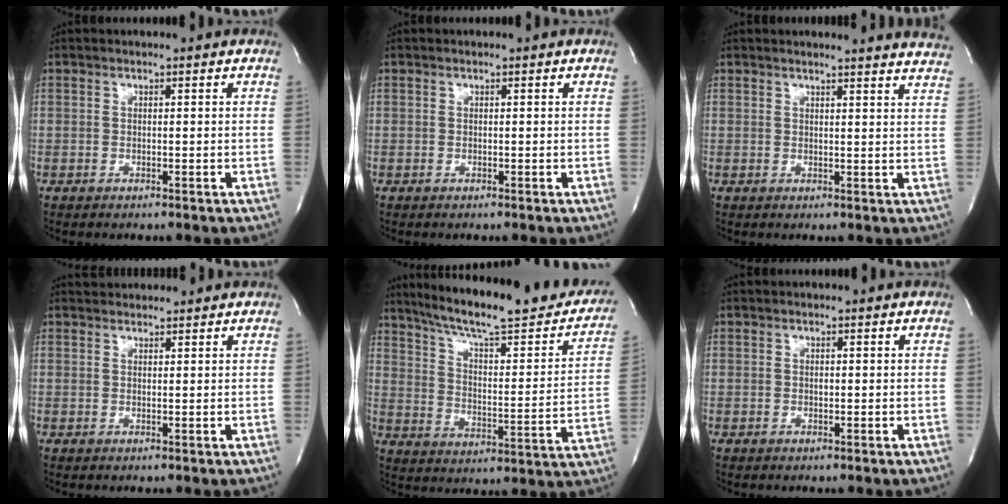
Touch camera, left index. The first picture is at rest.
{"total": 0.0}
{"total": 13.9, "force": [13.6, -0.1, 3.0], "torque": [-0.032, -0.064, 0.132]}
{"total": 3.5, "force": [3.4, 0.8, 0.3], "torque": [-0.008, 0.028, 0.051]}
{"total": 27.3, "force": [22.5, 4.4, 14.7], "torque": [-0.219, -0.035, 0.297]}
{"total": 0.0}